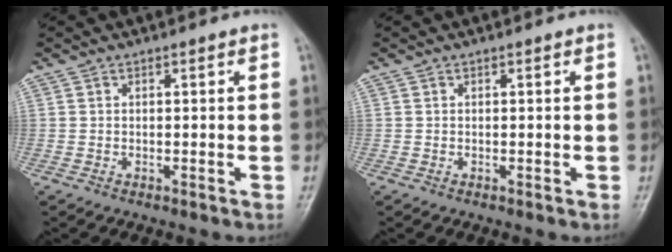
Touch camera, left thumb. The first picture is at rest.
{"total": 0.0}